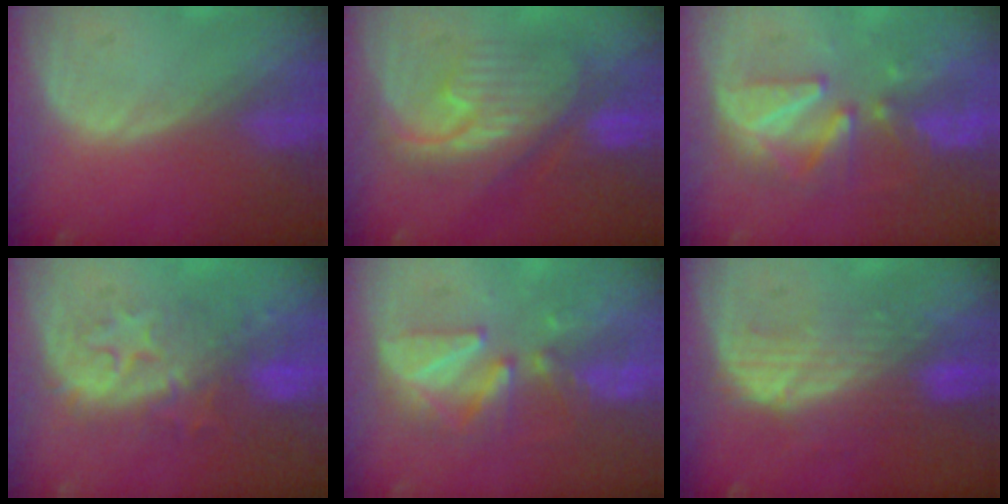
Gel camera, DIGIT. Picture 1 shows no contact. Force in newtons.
{"total": 8.3, "press": 8.3, "slide": 0.2}
{"total": 8.4, "press": 8.1, "slide": 2.1}
{"total": 8.8, "press": 8.6, "slide": 1.8}
{"total": 7.6, "press": 7.5, "slide": 1.4}
{"total": 7.3, "press": 7.3, "slide": 0.6}